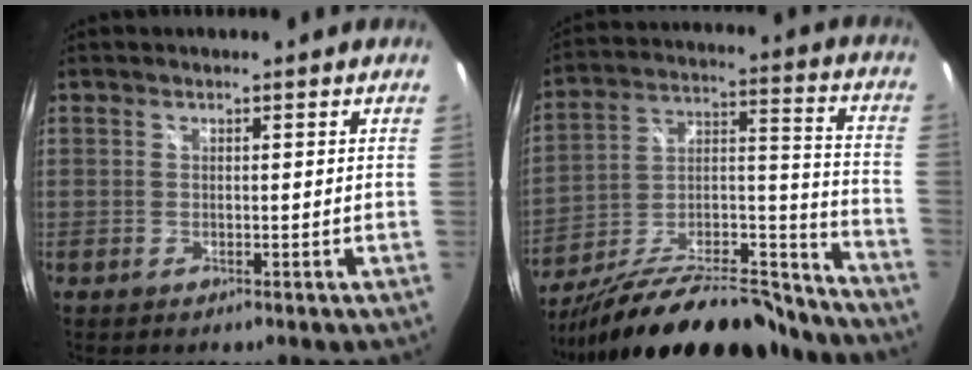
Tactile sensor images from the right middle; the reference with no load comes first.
{"total": 27.5, "force": [-23.0, 7.0, 13.3], "torque": [-0.214, 0.001, -0.347]}